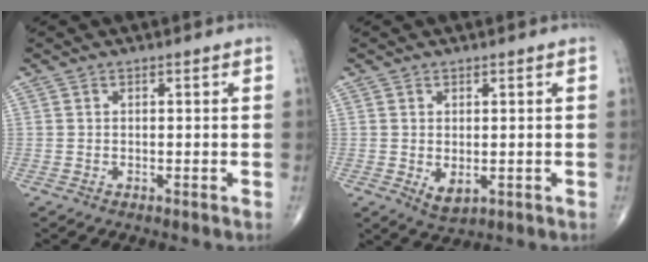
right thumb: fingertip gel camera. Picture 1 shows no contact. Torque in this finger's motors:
{"motor_torque": [-0.26, 0.24, -0.10, -0.10, 0.09]}